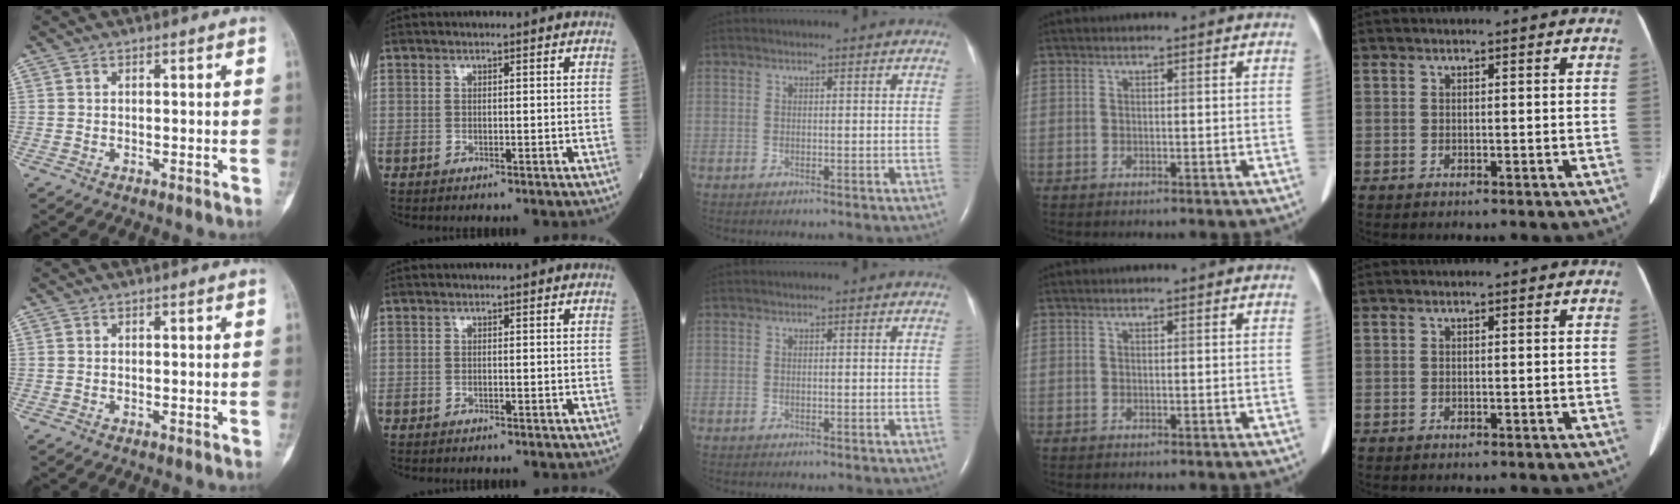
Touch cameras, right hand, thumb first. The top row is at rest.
{}